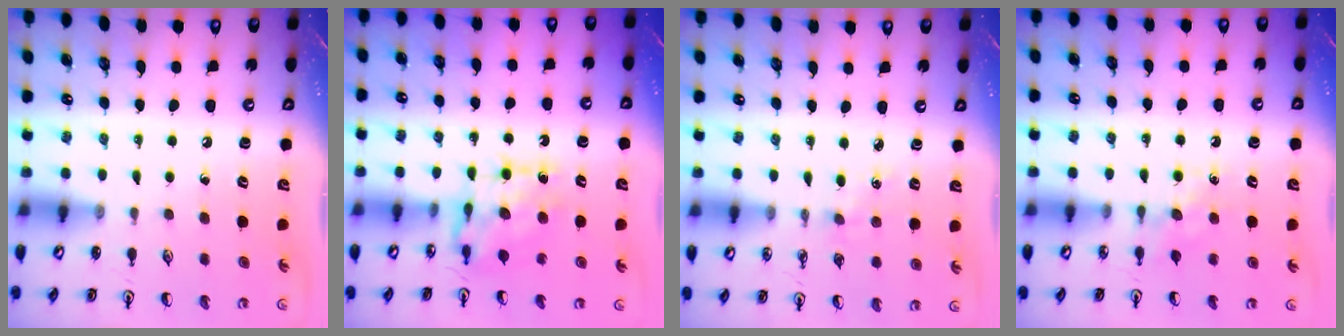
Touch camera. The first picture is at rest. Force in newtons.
{"total": 8.2, "press": 8.1, "slide": 0.8}
{"total": 2.5, "press": 2.5, "slide": 0.4}
{"total": 4.6, "press": 4.6, "slide": 0.6}